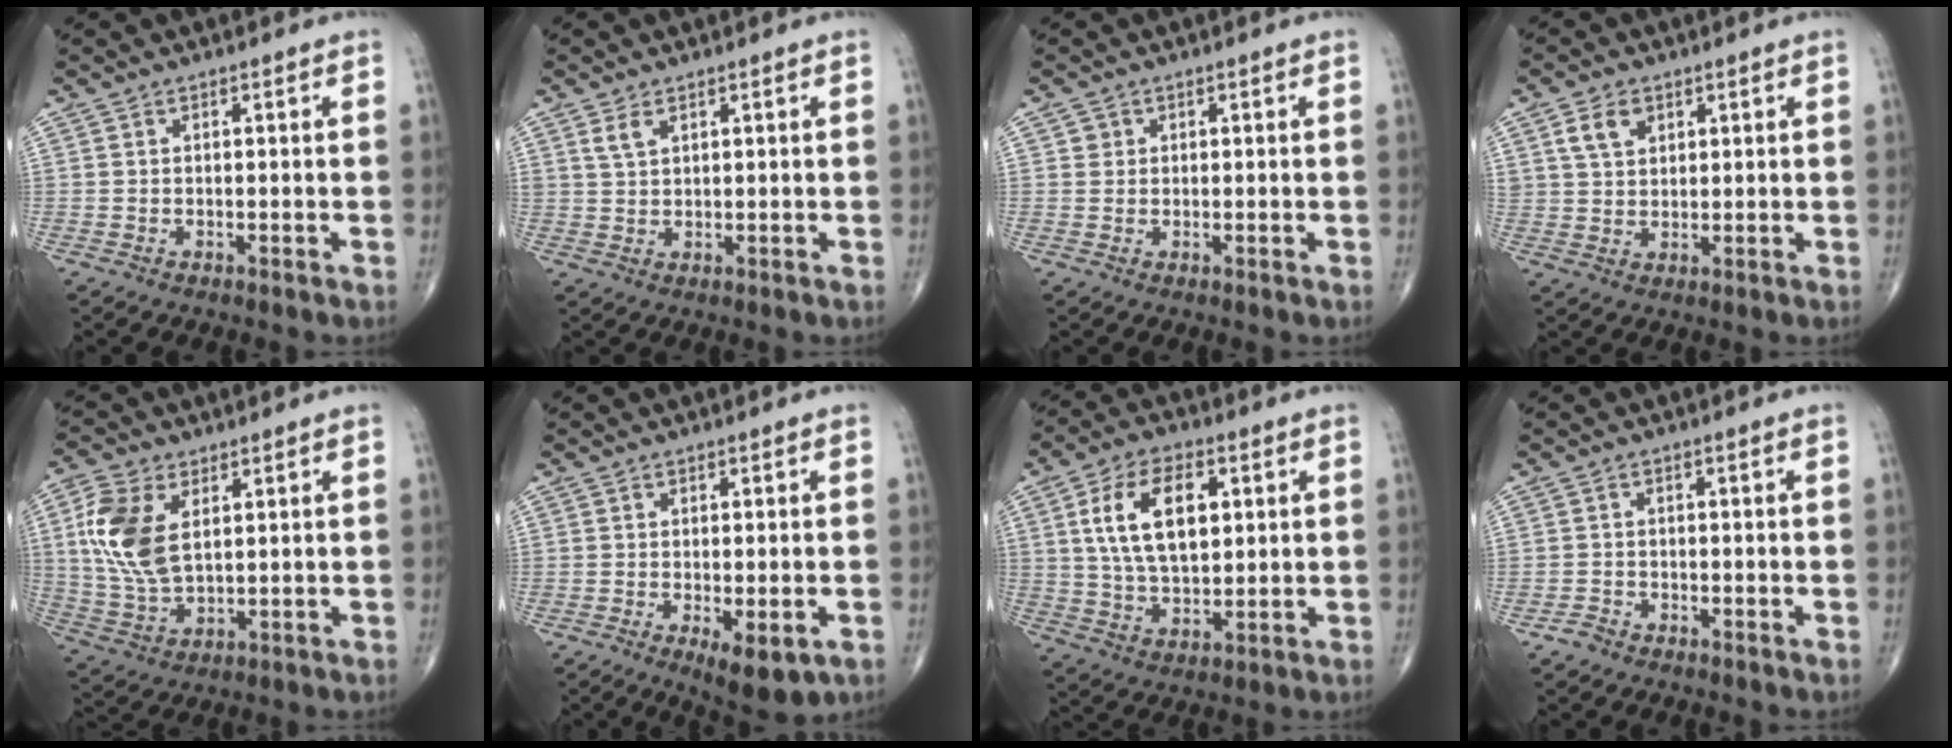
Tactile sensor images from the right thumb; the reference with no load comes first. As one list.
[{"total": 2.6, "force": [1.6, 1.3, 1.6], "torque": [-0.028, -0.002, 0.037]}, {"total": 1.3, "force": [0.4, 1.3, 0.2], "torque": [0.008, 0.000, 0.003]}, {"total": 5.2, "force": [2.5, 3.5, 2.9], "torque": [-0.037, -0.008, 0.047]}, {"total": 12.3, "force": [3.2, 7.0, 9.6], "torque": [-0.202, -0.007, 0.067]}, {"total": 7.1, "force": [-2.6, 2.7, 6.1], "torque": [-0.085, -0.012, -0.031]}, {"total": 14.0, "force": [3.5, 7.8, 11.1], "torque": [-0.186, -0.004, 0.065]}, {"total": 1.6, "force": [-1.2, 0.9, 0.3], "torque": [-0.009, 0.002, -0.026]}]